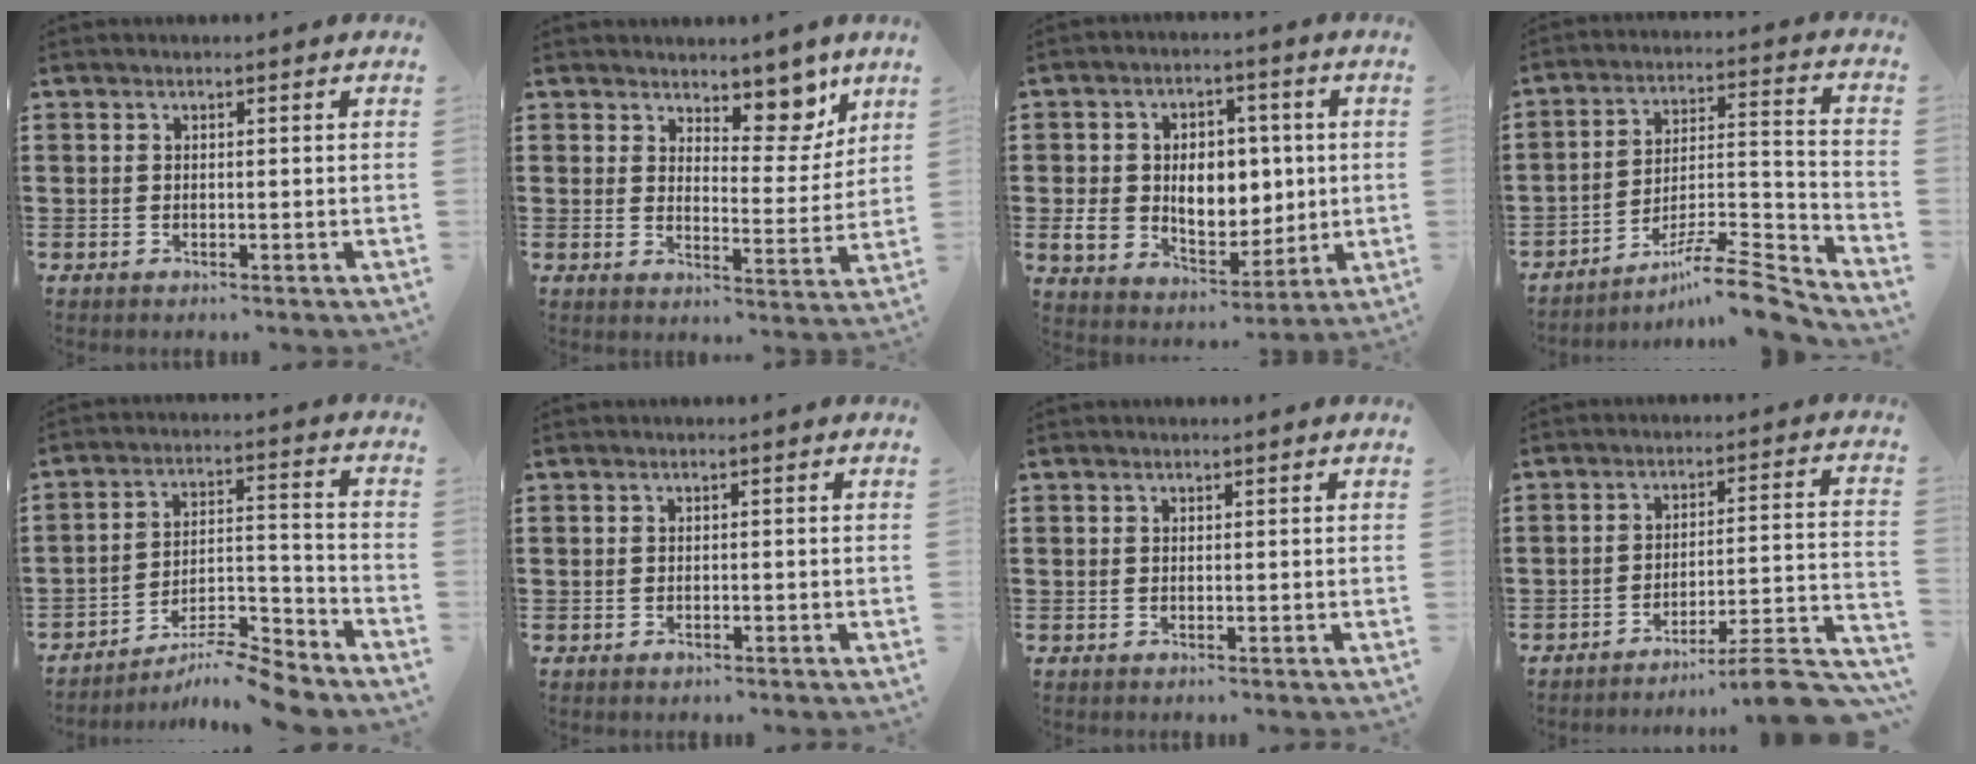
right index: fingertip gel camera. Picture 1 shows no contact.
{"total": 8.0, "force": [6.4, 3.5, 3.3], "torque": [-0.051, -0.034, 0.111]}
{"total": 9.1, "force": [0.6, 7.2, 5.6], "torque": [-0.115, 0.016, 0.014]}
{"total": 9.5, "force": [-8.0, 1.1, 5.0], "torque": [-0.068, 0.016, -0.155]}
{"total": 8.8, "force": [-8.2, 0.8, 3.3], "torque": [-0.040, 0.022, -0.156]}
{"total": 0.5, "force": [-0.3, 0.3, 0.2], "torque": [-0.006, -0.002, -0.006]}
{"total": 0.0}
{"total": 7.3, "force": [-6.3, -0.1, 3.8], "torque": [-0.054, -0.008, -0.120]}